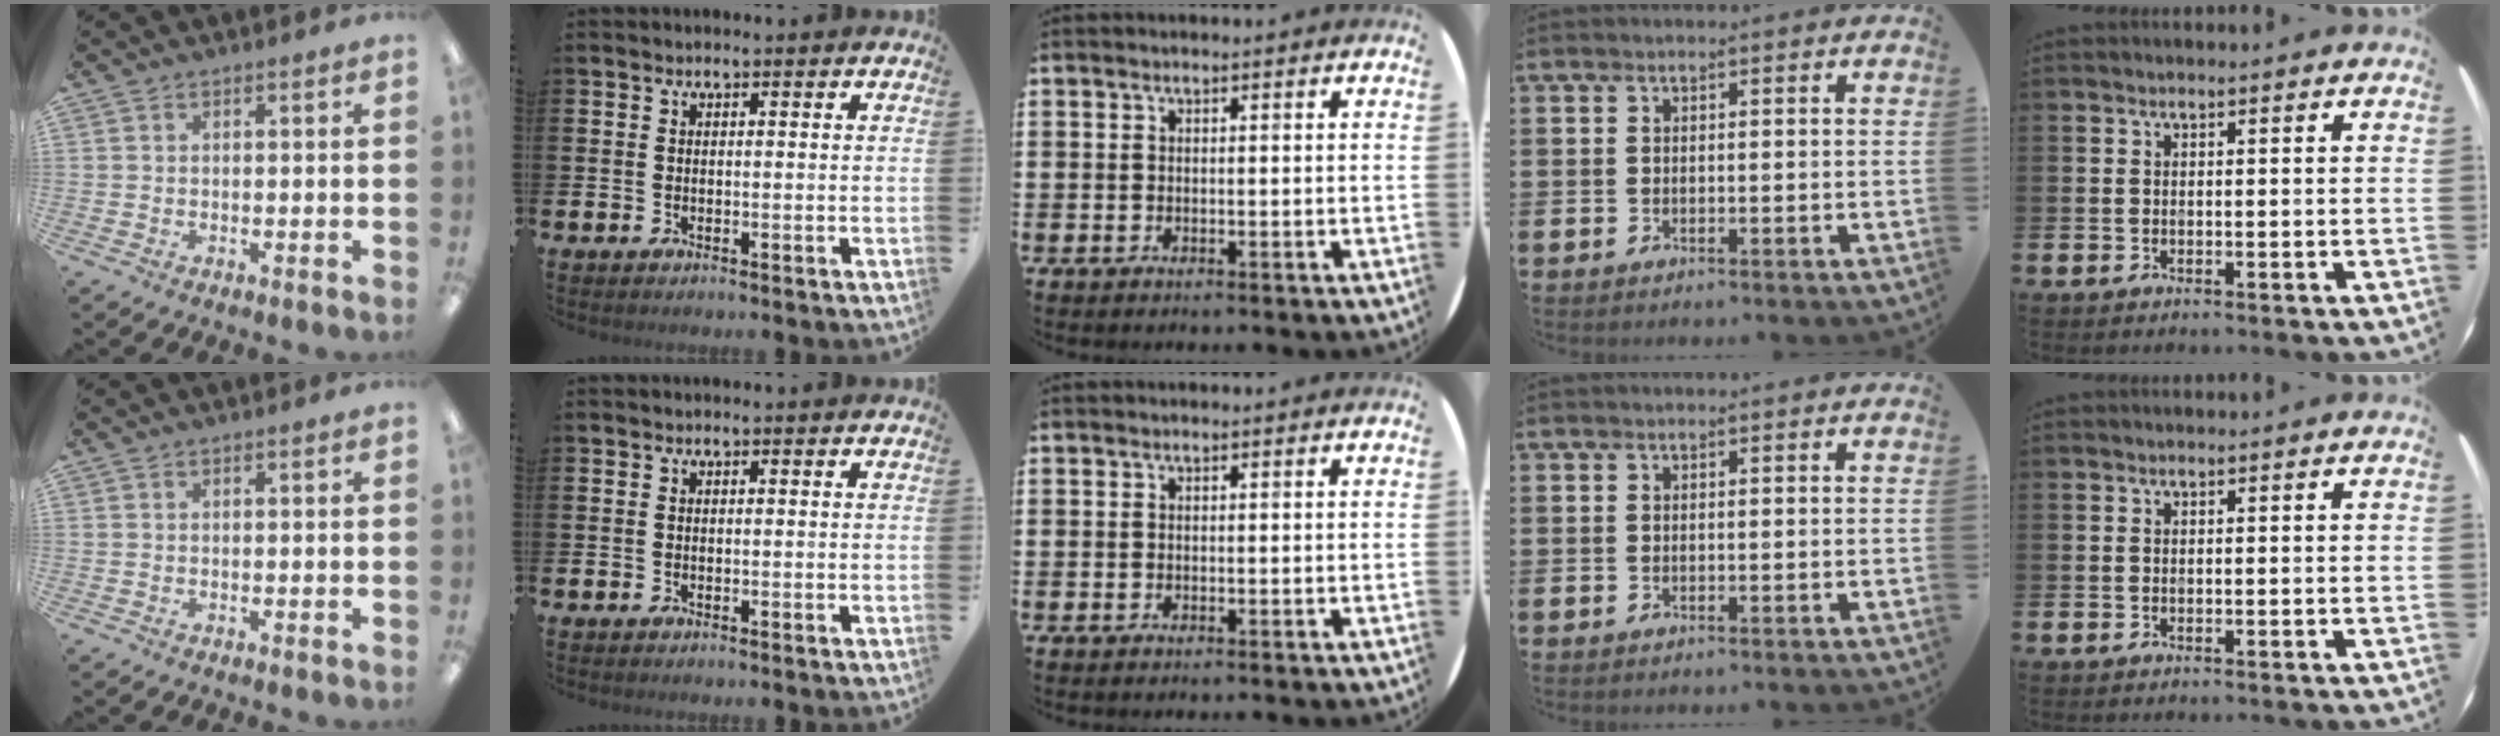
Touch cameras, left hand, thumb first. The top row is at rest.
{}